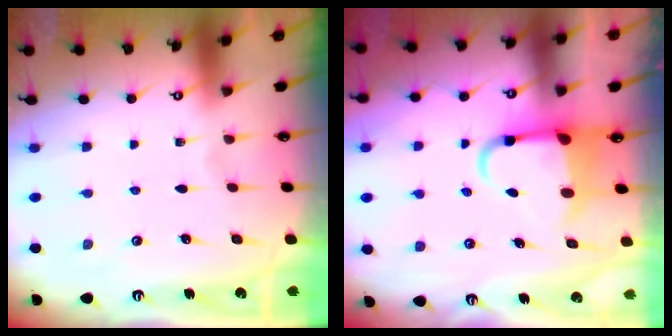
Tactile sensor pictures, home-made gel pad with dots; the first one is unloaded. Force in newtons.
{"total": 5.3, "press": 5.1, "slide": 1.2}